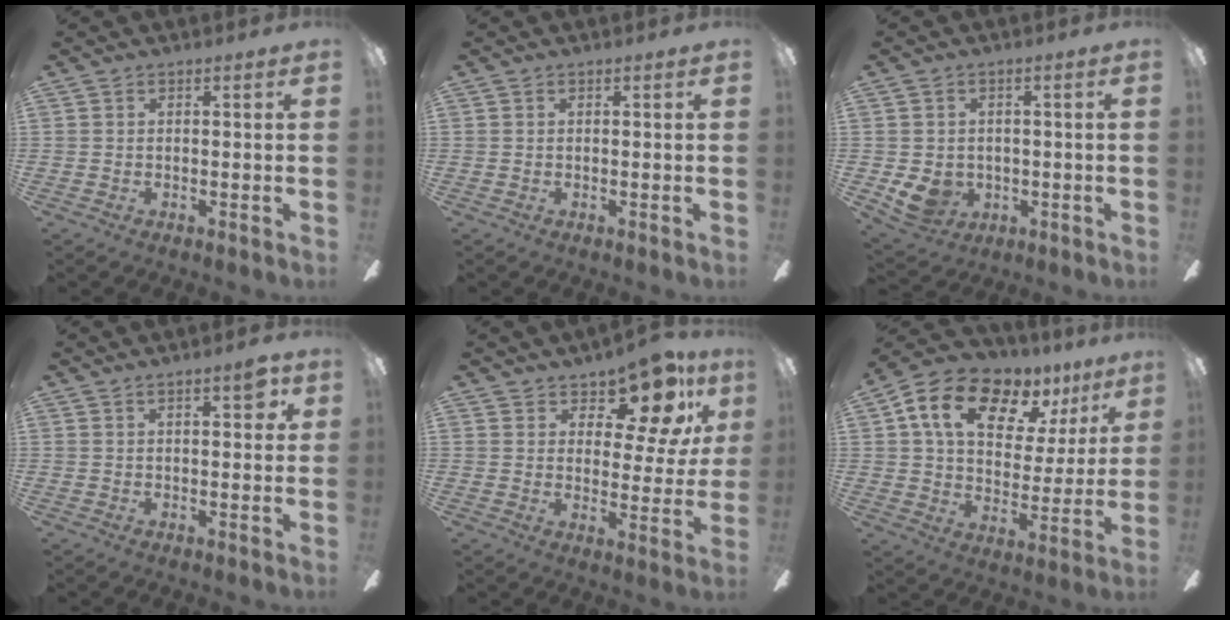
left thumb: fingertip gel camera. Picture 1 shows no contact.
{"total": 0.0}
{"total": 6.6, "force": [-1.2, 5.9, 2.7], "torque": [-0.065, 0.001, -0.019]}
{"total": 4.5, "force": [2.2, 1.4, 3.6], "torque": [-0.050, -0.003, 0.032]}
{"total": 12.9, "force": [9.2, 5.7, 6.9], "torque": [-0.094, -0.060, 0.162]}
{"total": 17.1, "force": [10.2, 10.0, 9.4], "torque": [-0.166, -0.044, 0.181]}